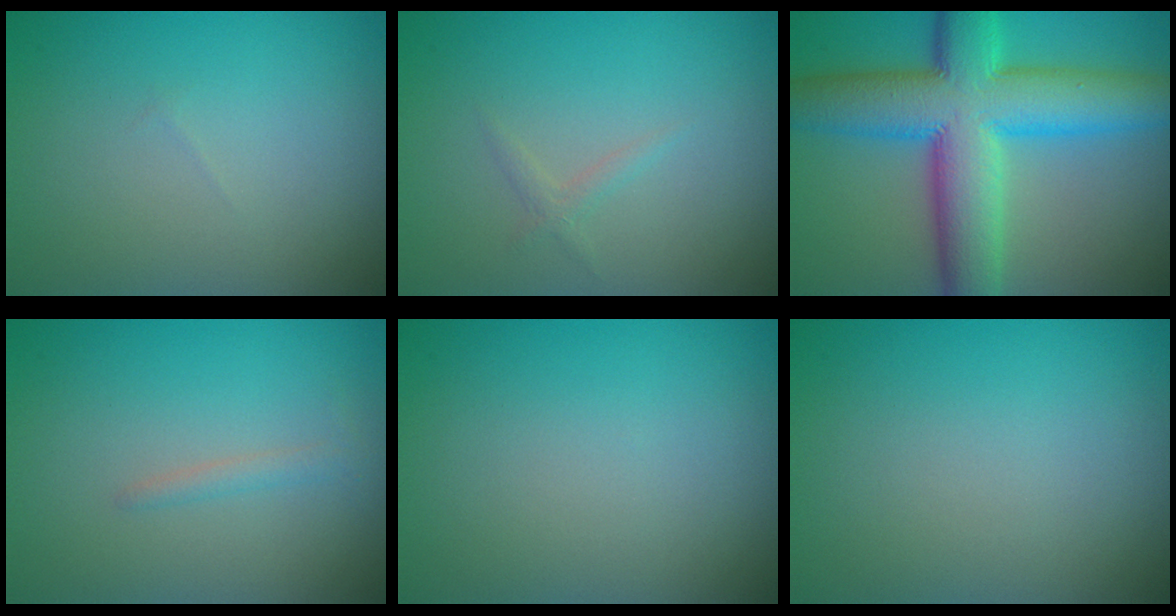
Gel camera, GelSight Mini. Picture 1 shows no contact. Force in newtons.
{"total": 0.8, "press": 0.8, "slide": 0.0}
{"total": 11.8, "press": 11.8, "slide": 0.1}
{"total": 1.0, "press": 1.0, "slide": 0.0}
{"total": 0.0}
{"total": 0.0}